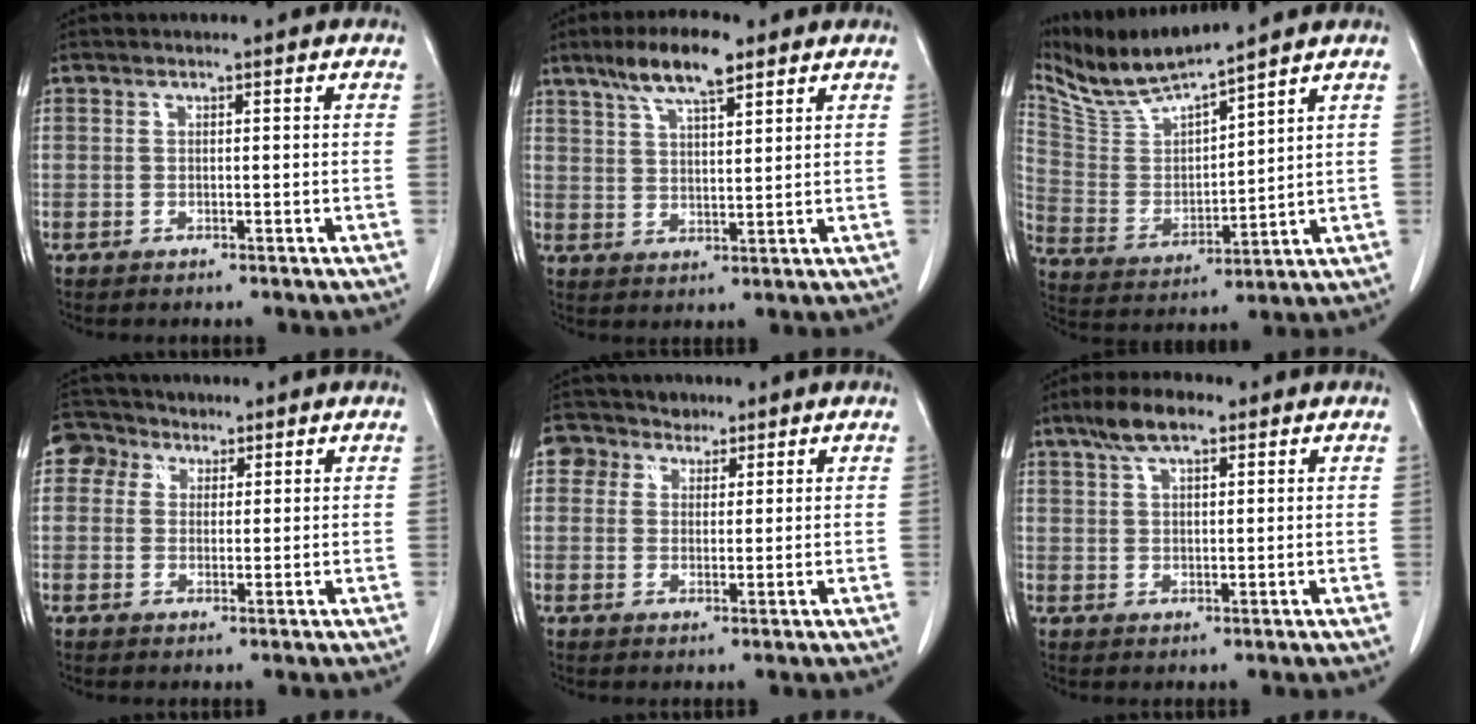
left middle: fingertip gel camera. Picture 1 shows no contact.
{"total": 8.6, "force": [5.9, 1.8, 6.0], "torque": [-0.114, 0.012, 0.105]}
{"total": 10.4, "force": [9.8, -0.4, 3.5], "torque": [-0.087, -0.007, 0.203]}
{"total": 4.6, "force": [2.3, 4.0, 0.8], "torque": [-0.019, 0.021, 0.042]}
{"total": 4.5, "force": [2.8, 3.5, 0.3], "torque": [-0.011, 0.022, 0.050]}
{"total": 5.9, "force": [3.9, 2.1, 3.9], "torque": [-0.079, 0.015, 0.070]}